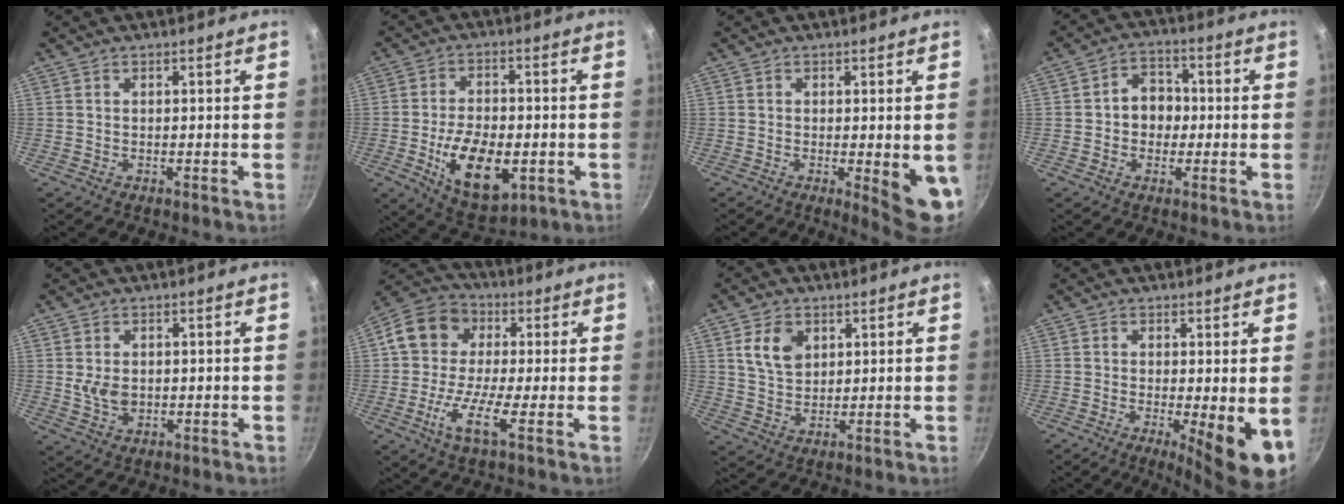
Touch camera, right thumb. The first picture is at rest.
{"total": 14.5, "force": [-3.7, 7.9, 11.6], "torque": [-0.174, 0.007, -0.048]}
{"total": 7.9, "force": [-1.1, 2.0, 7.6], "torque": [-0.083, -0.011, -0.008]}
{"total": 7.0, "force": [-0.4, 5.8, 3.8], "torque": [-0.015, 0.017, -0.013]}
{"total": 4.5, "force": [0.1, 3.3, 3.1], "torque": [-0.051, -0.006, 0.008]}
{"total": 12.9, "force": [-1.4, 7.9, 10.1], "torque": [-0.165, 0.035, -0.049]}
{"total": 7.0, "force": [2.6, 5.1, 4.1], "torque": [-0.058, -0.010, 0.051]}
{"total": 8.7, "force": [-1.5, 1.9, 8.4], "torque": [-0.104, -0.010, -0.012]}